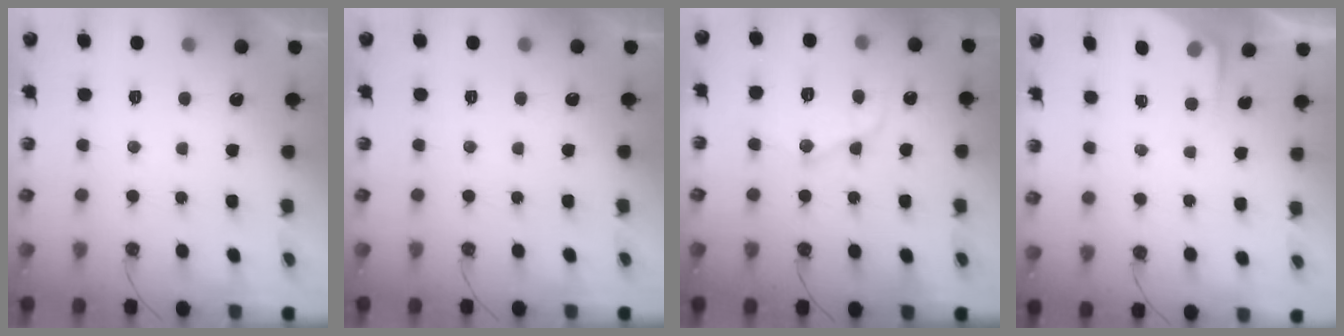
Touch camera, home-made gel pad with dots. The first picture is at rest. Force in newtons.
{"total": 0.0}
{"total": 12.4, "press": 12.4, "slide": 1.1}
{"total": 2.6, "press": 2.5, "slide": 0.4}